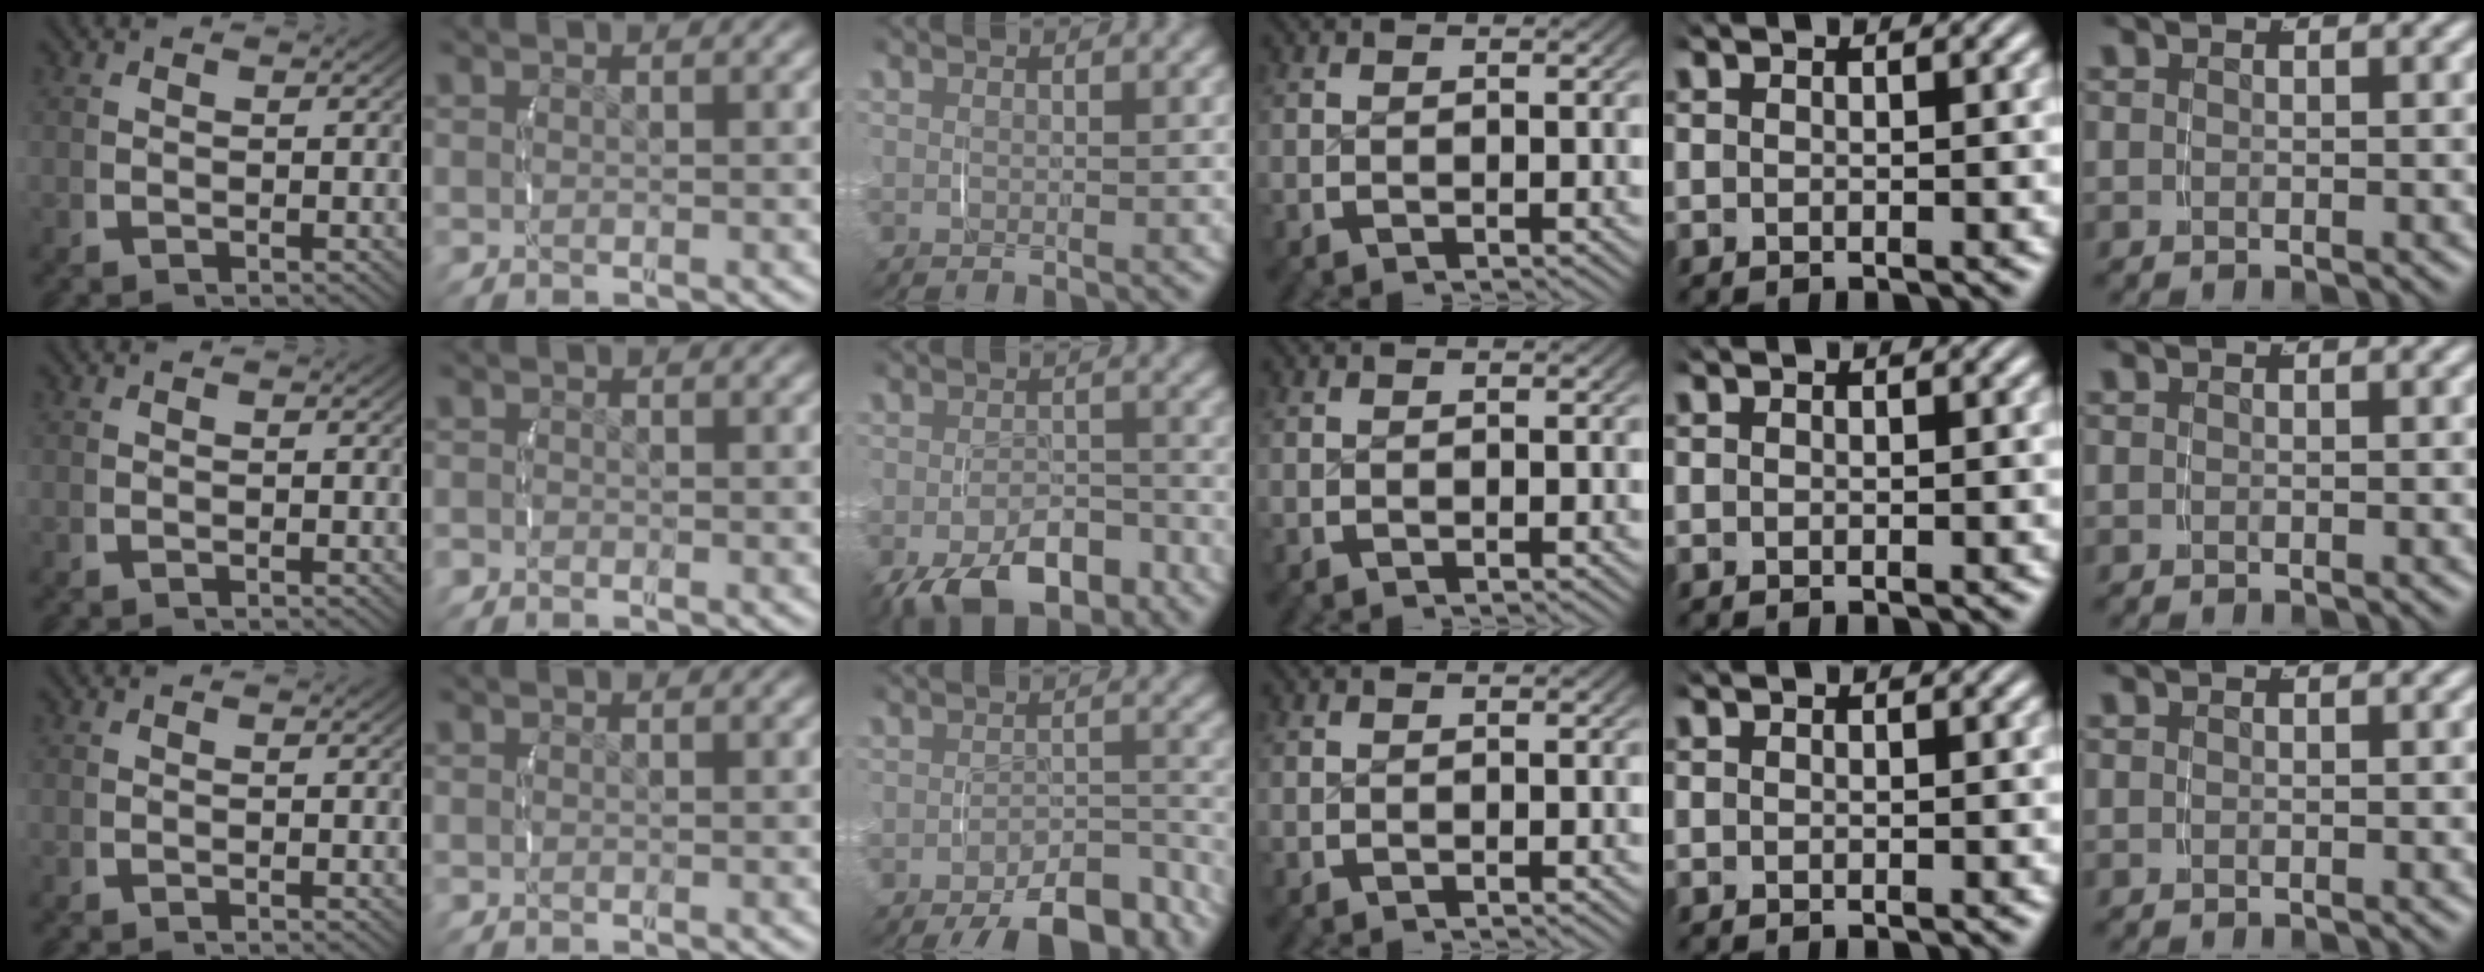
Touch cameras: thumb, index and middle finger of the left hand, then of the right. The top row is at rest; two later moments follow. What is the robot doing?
{"motion": "grasp_and_lifting", "object": "velcro strap"}